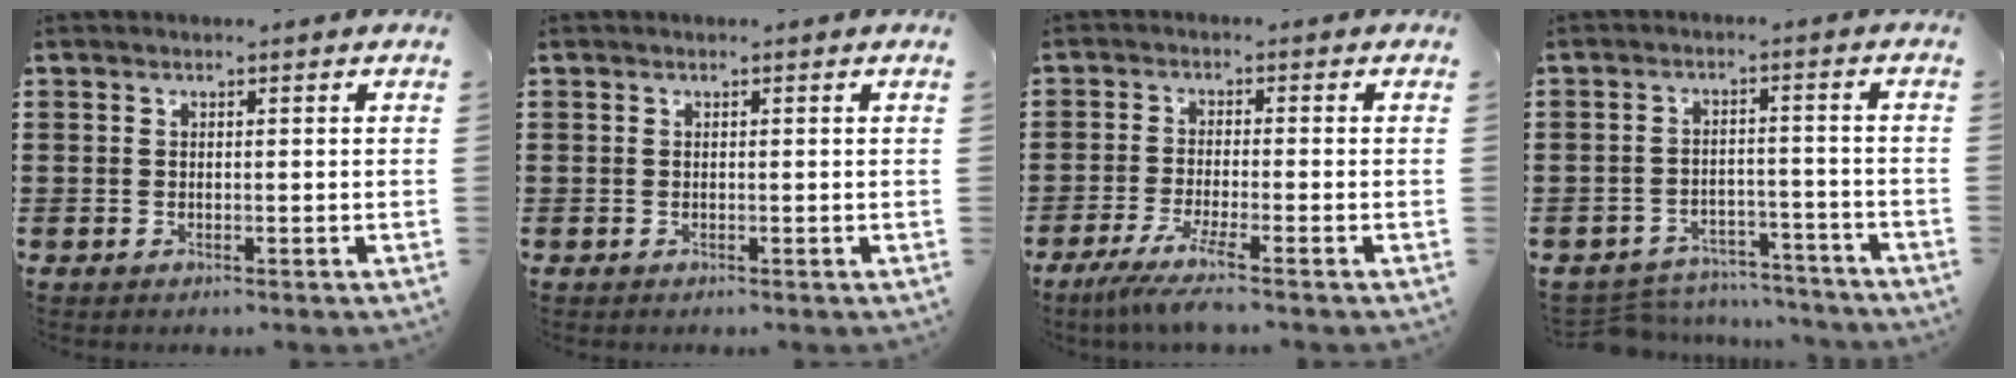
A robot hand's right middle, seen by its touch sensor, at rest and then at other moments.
{"total": 0.0}
{"total": 4.6, "force": [-3.2, -0.1, 3.4], "torque": [-0.076, -0.019, -0.061]}
{"total": 5.1, "force": [-5.0, 0.8, 0.4], "torque": [-0.013, 0.008, -0.104]}